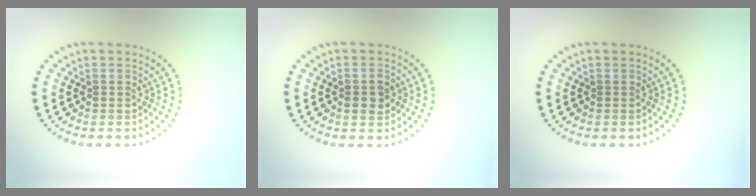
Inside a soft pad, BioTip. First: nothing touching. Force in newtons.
{"total": 1.8, "press": 1.7, "slide": 0.2}
{"total": 0.0}